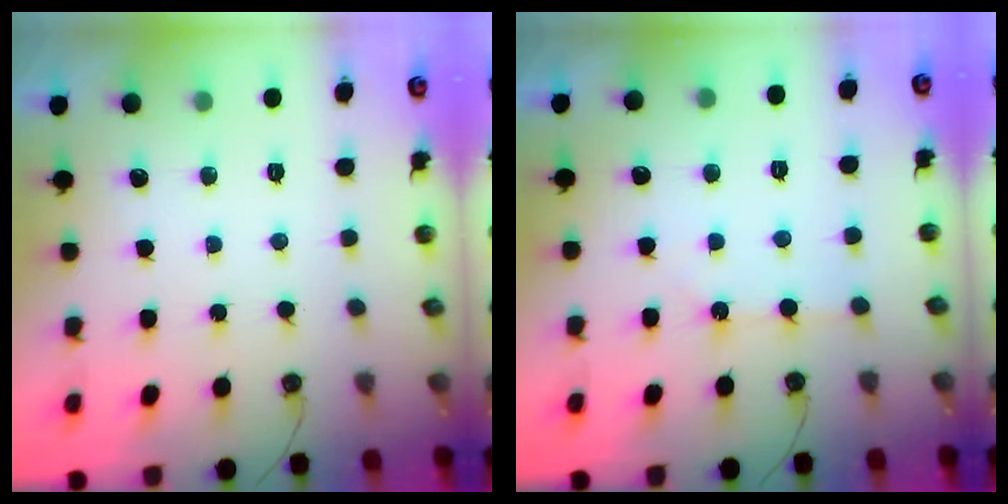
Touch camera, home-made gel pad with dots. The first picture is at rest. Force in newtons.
{"total": 2.3, "press": 2.3, "slide": 0.4}